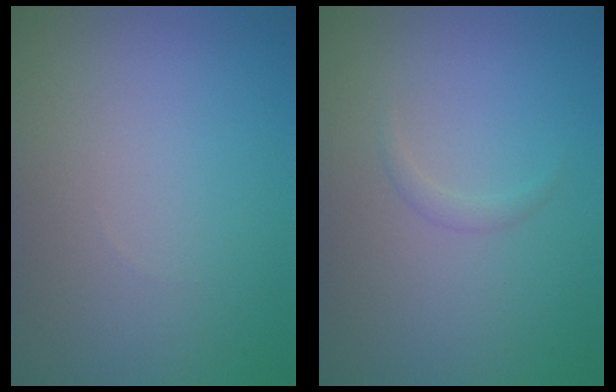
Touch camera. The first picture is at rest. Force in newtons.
{"total": 0.7, "press": 0.7, "slide": 0.0}